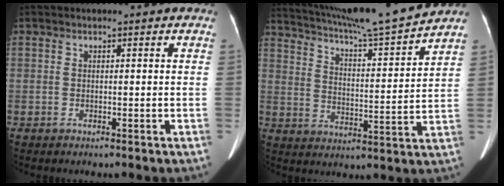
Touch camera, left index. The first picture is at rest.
{"total": 18.4, "force": [16.7, -0.9, 7.7], "torque": [-0.136, -0.021, 0.253]}